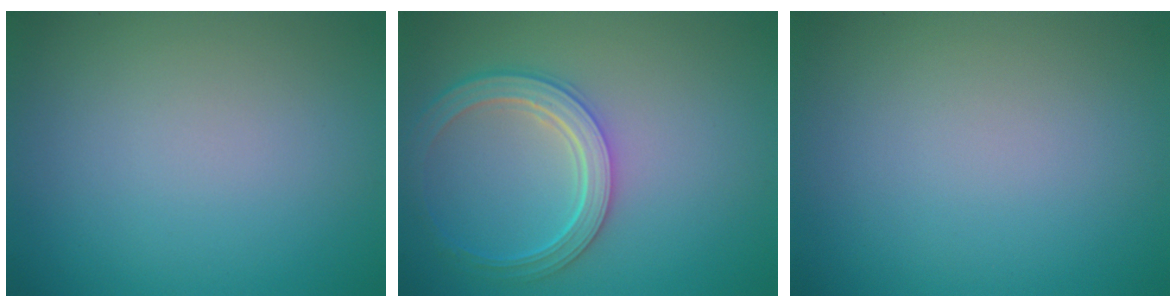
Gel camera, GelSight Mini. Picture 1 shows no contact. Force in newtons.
{"total": 4.5, "press": 4.0, "slide": 2.0}
{"total": 0.0}